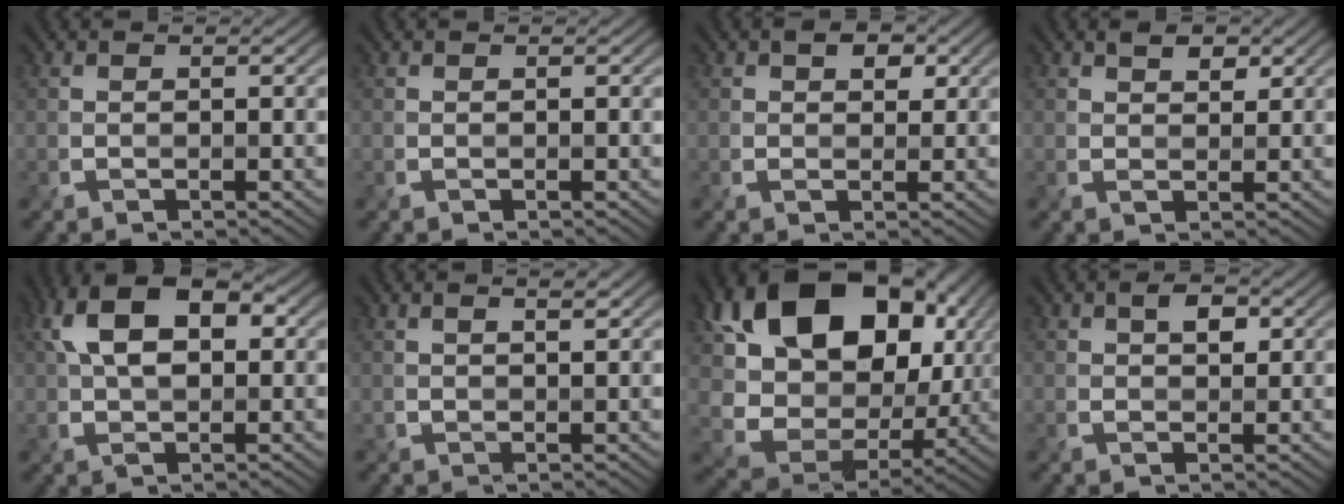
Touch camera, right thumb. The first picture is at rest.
{"total": 0.0}
{"total": 2.8, "force": [1.1, 1.9, 1.7], "torque": [-0.028, 0.001, 0.011]}
{"total": 1.9, "force": [1.1, 1.0, 1.0], "torque": [-0.018, -0.001, 0.019]}
{"total": 10.2, "force": [2.6, 5.7, 8.0], "torque": [-0.167, 0.020, 0.034]}
{"total": 1.8, "force": [1.0, 0.1, 1.5], "torque": [-0.027, 0.002, 0.020]}
{"total": 18.2, "force": [5.5, 13.1, 11.3], "torque": [-0.226, -0.020, 0.133]}
{"total": 2.5, "force": [1.0, 1.4, 1.8], "torque": [-0.030, 0.003, 0.013]}